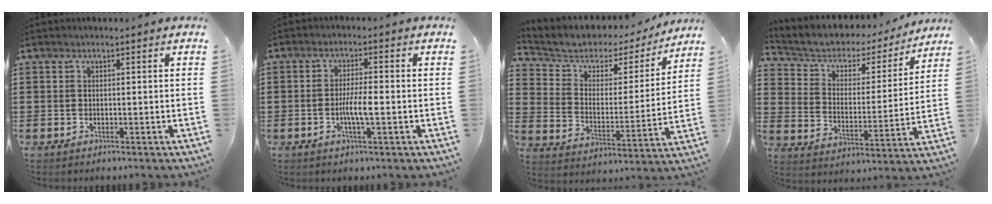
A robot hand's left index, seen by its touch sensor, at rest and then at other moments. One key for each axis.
{"total": 4.4, "fx": -1.0, "fy": 0.6, "fz": 4.3, "tx": -0.088, "ty": -0.006, "tz": -0.023}
{"total": 4.3, "fx": 3.3, "fy": 2.6, "fz": 0.9, "tx": -0.049, "ty": -0.025, "tz": 0.050}
{"total": 4.1, "fx": 3.1, "fy": 2.3, "fz": 1.2, "tx": -0.049, "ty": -0.025, "tz": 0.045}